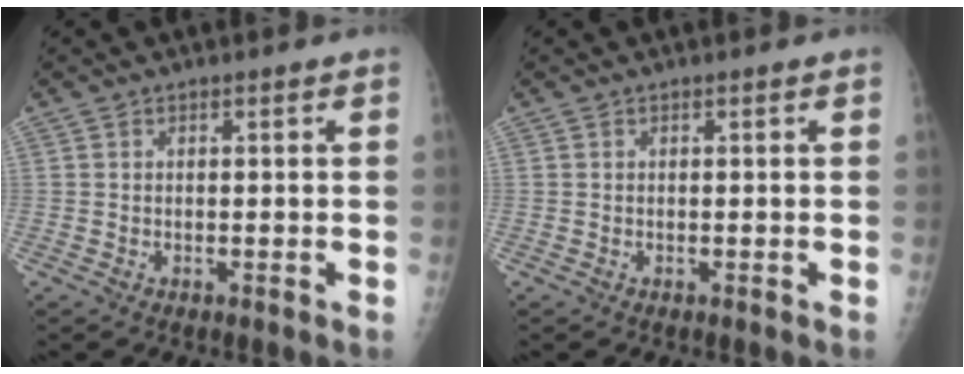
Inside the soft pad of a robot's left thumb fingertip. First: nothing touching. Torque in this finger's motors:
{"motor_torque": [-0.01, 0.02, -0.01, -0.01, 0.00]}